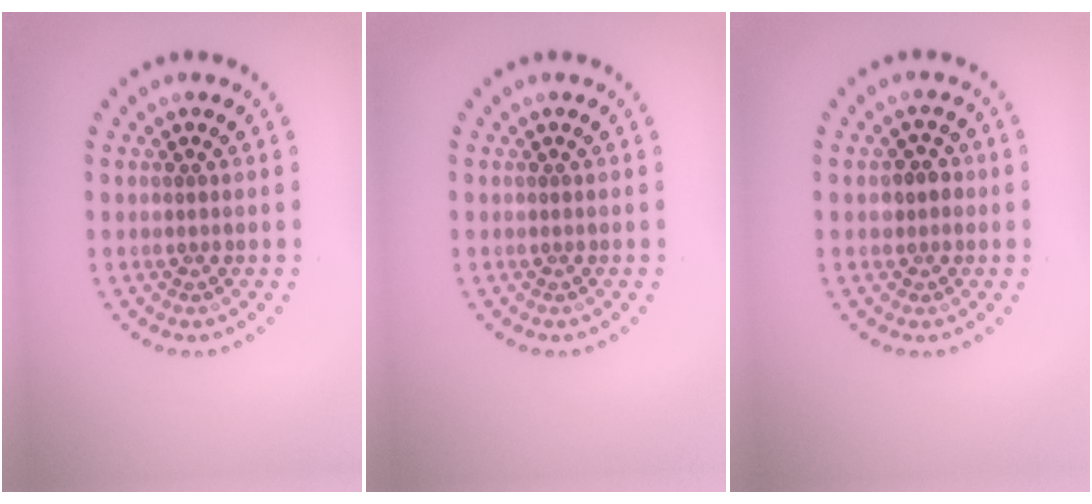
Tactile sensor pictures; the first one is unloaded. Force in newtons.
{"total": 0.0}
{"total": 1.8, "press": 1.6, "slide": 0.9}